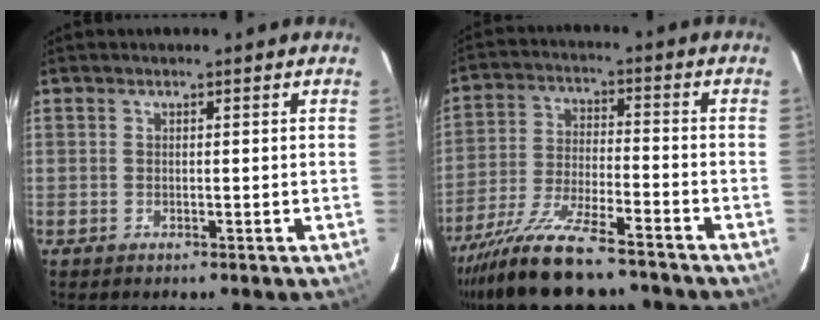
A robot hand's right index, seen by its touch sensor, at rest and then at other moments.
{"total": 15.4, "force": [-12.7, 3.0, 8.2], "torque": [-0.173, -0.032, -0.222]}